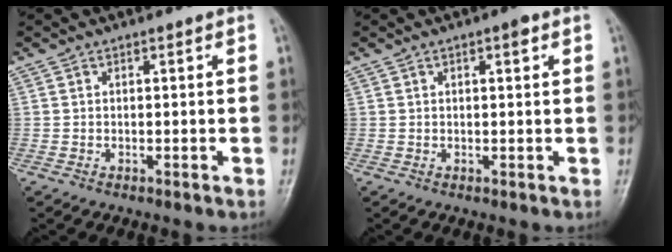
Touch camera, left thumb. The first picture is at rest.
{"total": 1.8, "force": [0.9, 0.6, 1.5], "torque": [-0.019, 0.001, 0.010]}